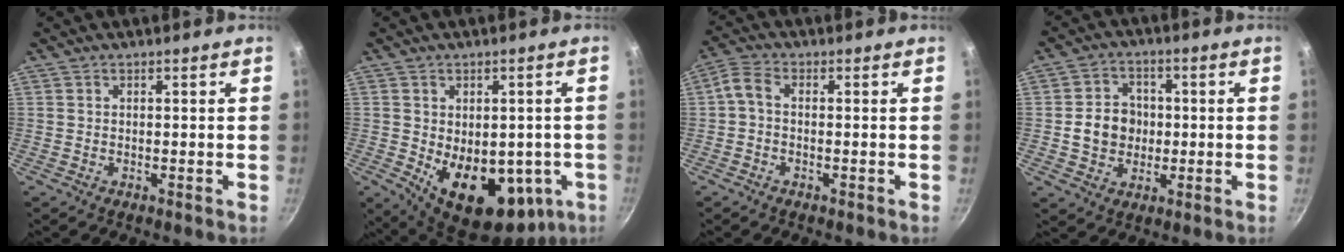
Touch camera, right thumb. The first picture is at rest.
{"total": 17.8, "force": [-3.6, 11.4, 13.2], "torque": [-0.153, -0.021, -0.023]}
{"total": 3.4, "force": [-0.5, 2.0, 2.8], "torque": [-0.076, 0.017, -0.022]}
{"total": 8.2, "force": [-0.3, 7.2, 4.1], "torque": [-0.039, 0.012, -0.008]}